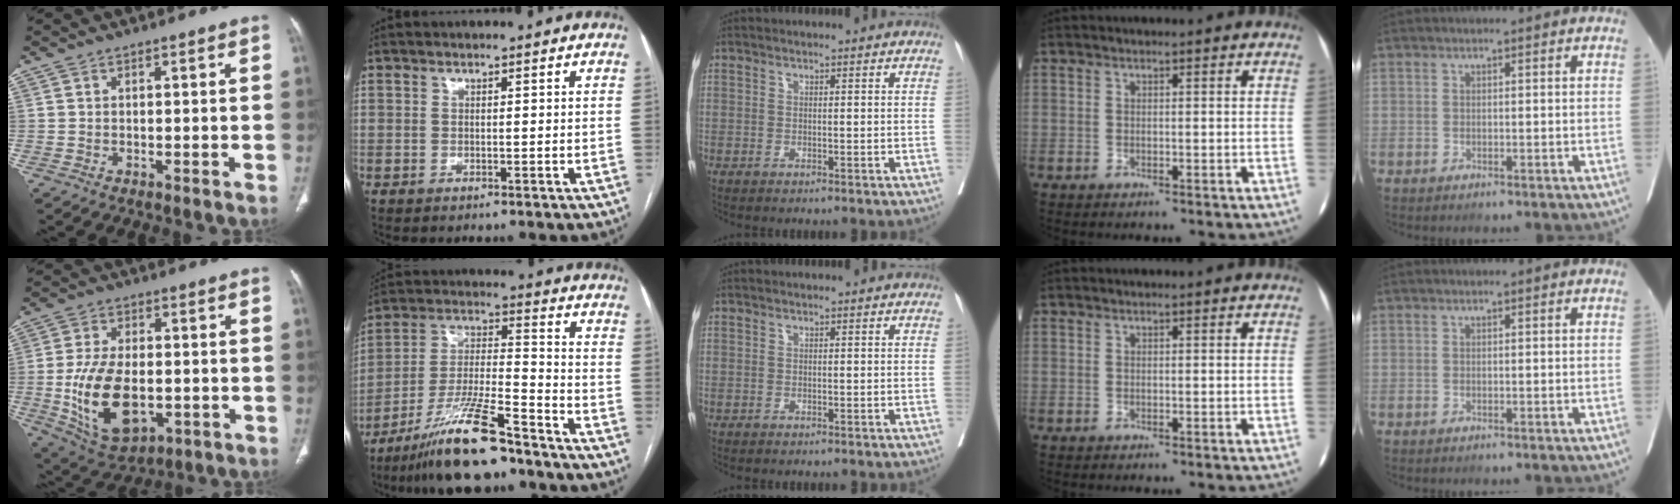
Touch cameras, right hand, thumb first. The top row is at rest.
{"thumb": {"total": 15.7, "force": [-2.9, 8.9, 12.5], "torque": [-0.222, -0.002, -0.032]}, "index": {"total": 14.6, "force": [-10.9, 1.7, 9.5], "torque": [-0.187, -0.016, -0.197]}}